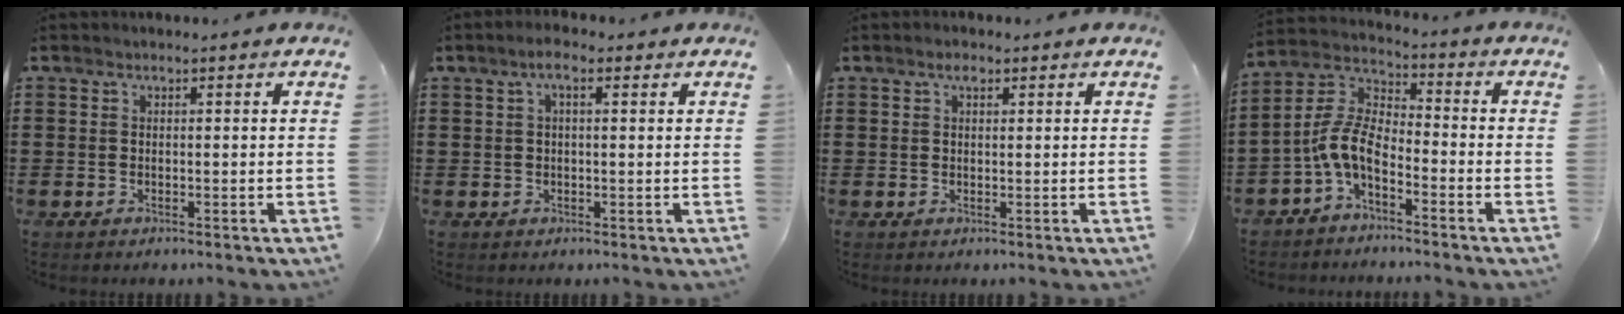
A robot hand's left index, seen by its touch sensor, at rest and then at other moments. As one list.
[{"total": 2.8, "force": [1.1, 0.9, 2.4], "torque": [-0.051, 0.010, 0.016]}, {"total": 1.5, "force": [0.8, 0.8, 1.0], "torque": [-0.025, 0.005, 0.013]}, {"total": 7.4, "force": [-4.2, 3.0, 5.3], "torque": [-0.136, -0.010, -0.091]}]